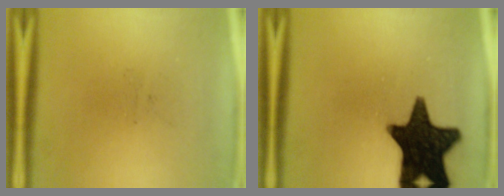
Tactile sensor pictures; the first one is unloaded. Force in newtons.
{"total": 17.5}